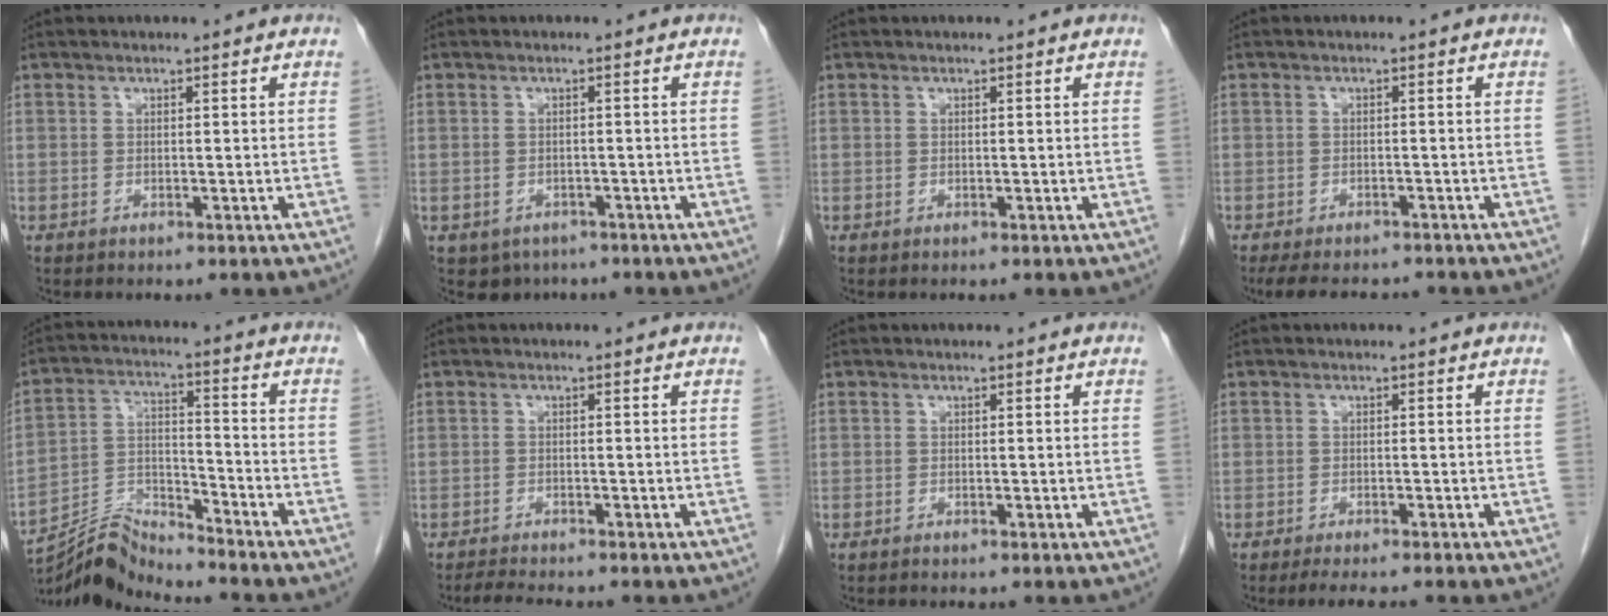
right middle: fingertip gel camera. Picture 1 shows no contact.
{"total": 3.5, "force": [-2.3, 2.6, 0.5], "torque": [-0.007, 0.004, -0.029]}
{"total": 0.0}
{"total": 8.5, "force": [-7.5, 2.5, 3.2], "torque": [-0.050, -0.009, -0.103]}
{"total": 8.8, "force": [-8.8, -1.0, 0.0], "torque": [-0.008, 0.026, -0.165]}
{"total": 3.0, "force": [-2.7, -0.2, 1.2], "torque": [-0.026, -0.013, -0.046]}
{"total": 0.0}
{"total": 3.9, "force": [-3.2, 0.0, 2.3], "torque": [-0.028, -0.007, -0.047]}